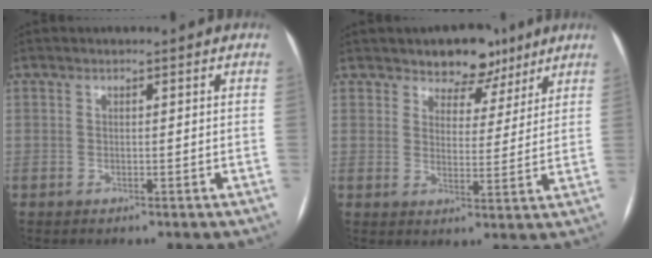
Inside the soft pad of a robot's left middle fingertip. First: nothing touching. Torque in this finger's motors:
{"motor_torque": [0.20, -0.20, 0.07, 0.00]}